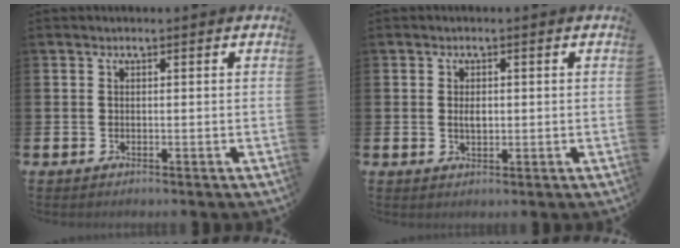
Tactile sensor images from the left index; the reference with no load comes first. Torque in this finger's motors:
{"motor_torque": [0.57, -0.08, 0.04, 0.09]}